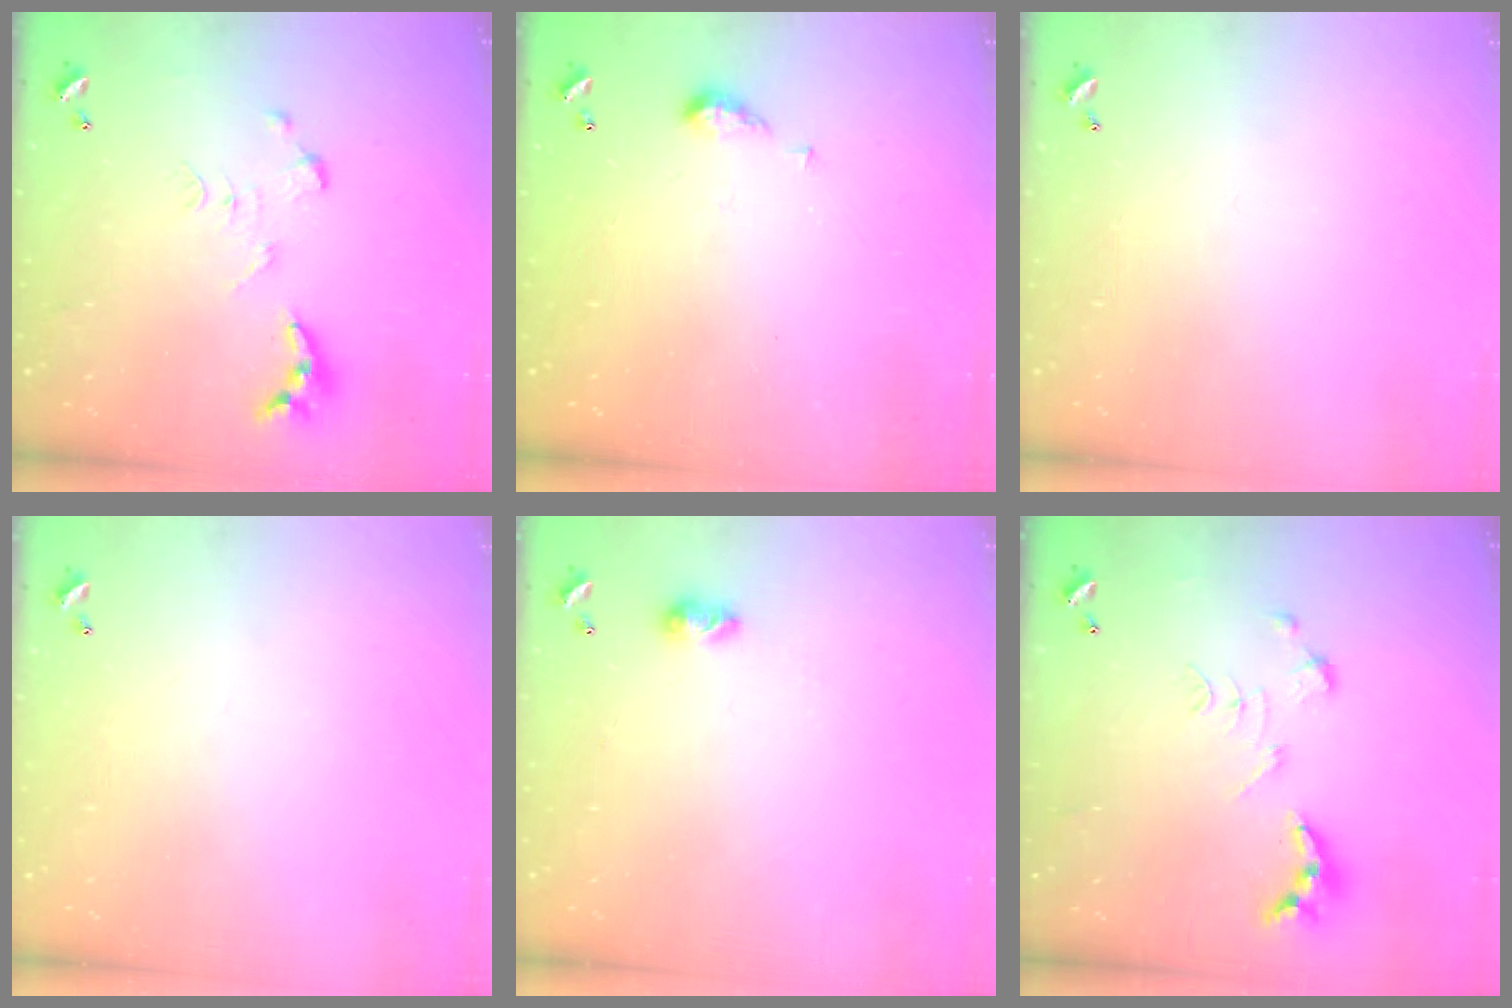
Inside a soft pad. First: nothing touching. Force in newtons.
{"total": 3.1, "press": 3.1, "slide": 0.6}
{"total": 0.0}
{"total": 0.0}
{"total": 4.9, "press": 4.8, "slide": 0.7}
{"total": 0.8, "press": 0.8, "slide": 0.3}